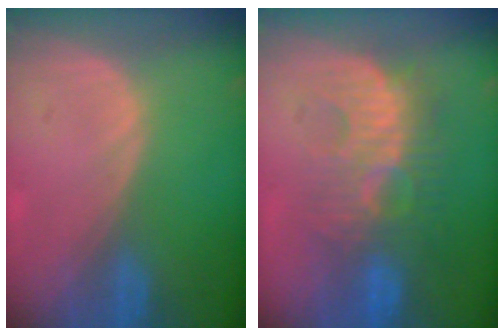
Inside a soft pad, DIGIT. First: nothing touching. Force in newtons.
{"total": 9.0, "press": 8.9, "slide": 1.7}